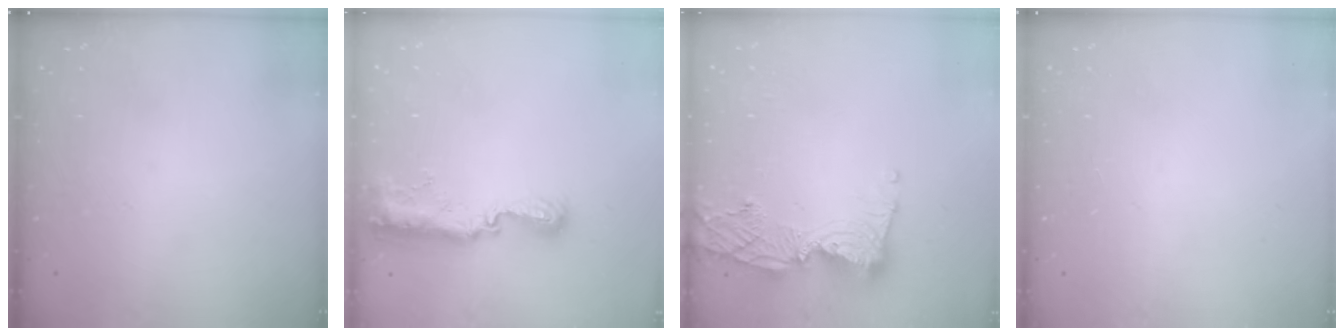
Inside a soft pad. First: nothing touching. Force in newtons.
{"total": 9.1, "press": 9.1, "slide": 0.8}
{"total": 12.9, "press": 12.8, "slide": 1.6}
{"total": 0.0}